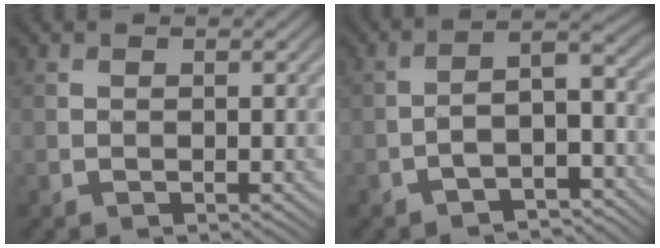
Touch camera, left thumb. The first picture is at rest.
{"total": 5.9, "force": [-3.7, 1.9, 4.2], "torque": [-0.062, 0.009, -0.066]}